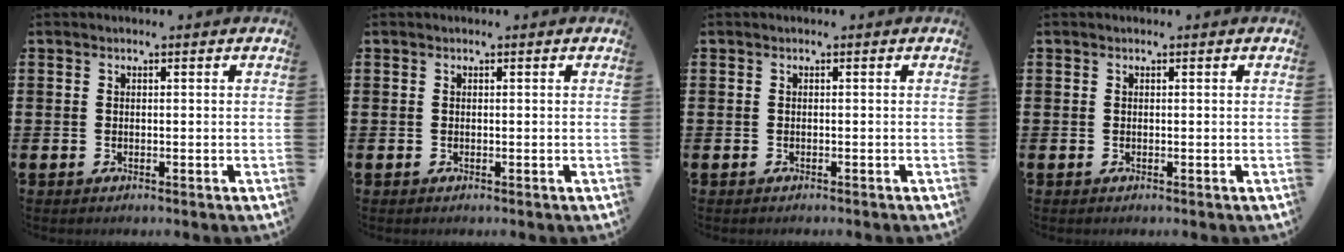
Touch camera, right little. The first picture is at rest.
{"total": 0.0}
{"total": 0.0}
{"total": 0.0}